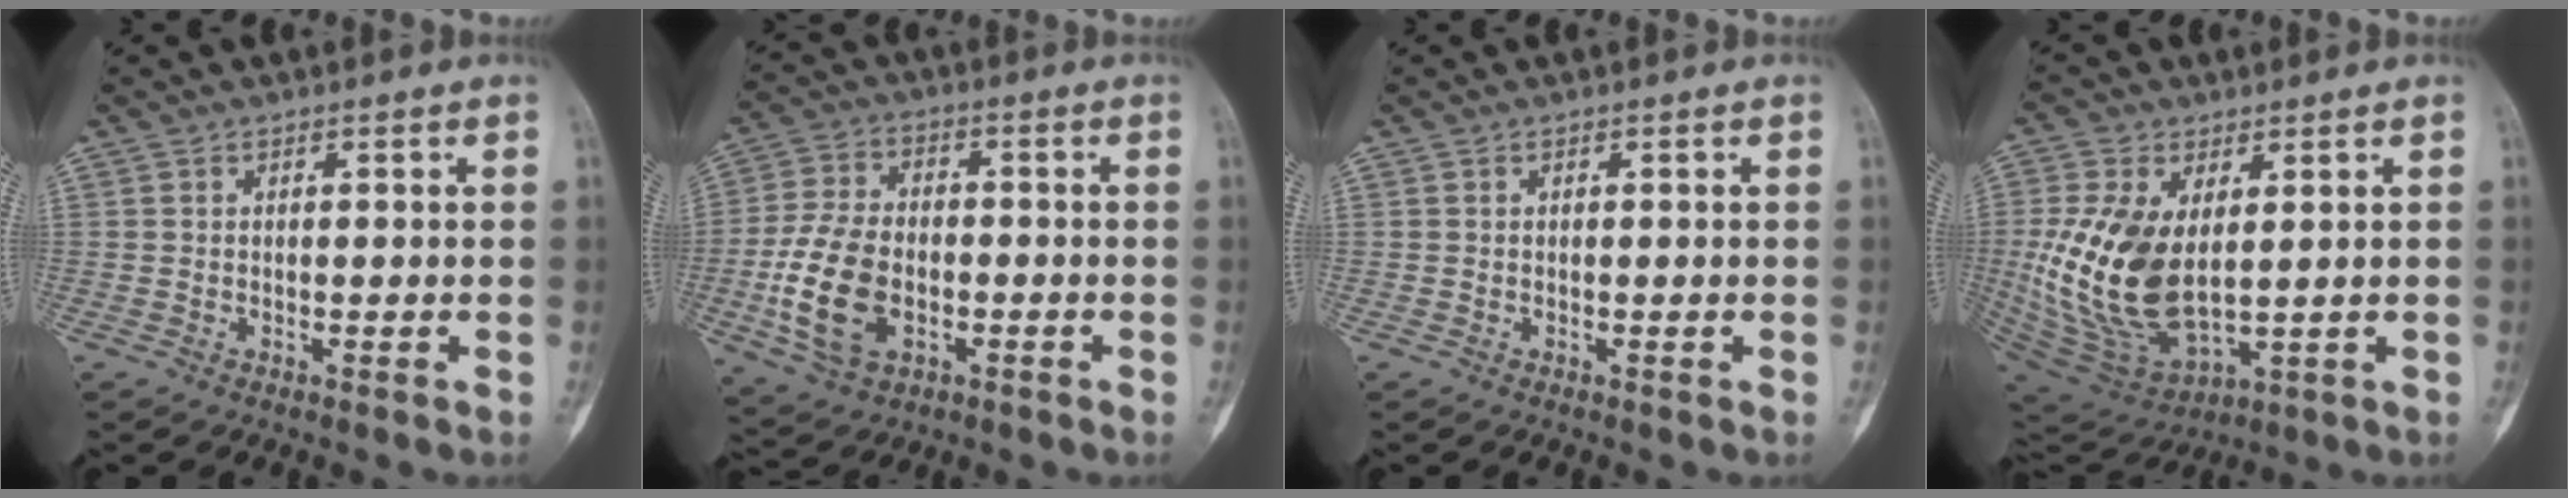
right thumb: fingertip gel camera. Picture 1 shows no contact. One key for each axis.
{"total": 13.1, "fx": -3.3, "fy": 8.3, "fz": 9.6, "tx": -0.188, "ty": 0.010, "tz": -0.058}
{"total": 0.0}
{"total": 17.6, "fx": 1.8, "fy": 10.1, "fz": 14.3, "tx": -0.286, "ty": -0.019, "tz": 0.054}